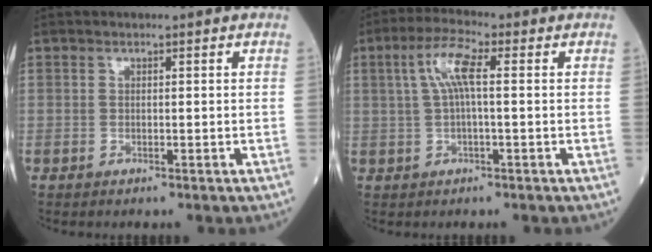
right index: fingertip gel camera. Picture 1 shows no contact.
{"total": 5.7, "force": [1.2, 0.9, 5.5], "torque": [-0.112, 0.020, 0.027]}